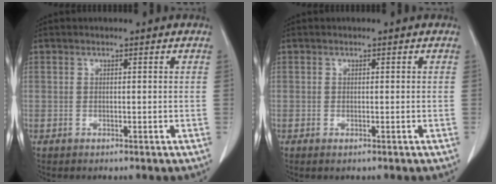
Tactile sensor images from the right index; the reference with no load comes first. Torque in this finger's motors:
{"motor_torque": [0.02, 0.10, 0.08, 0.02]}